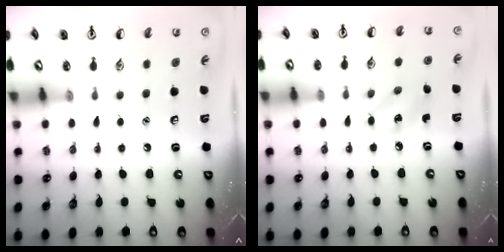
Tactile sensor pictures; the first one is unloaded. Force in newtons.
{"total": 3.9, "press": 3.8, "slide": 1.0}